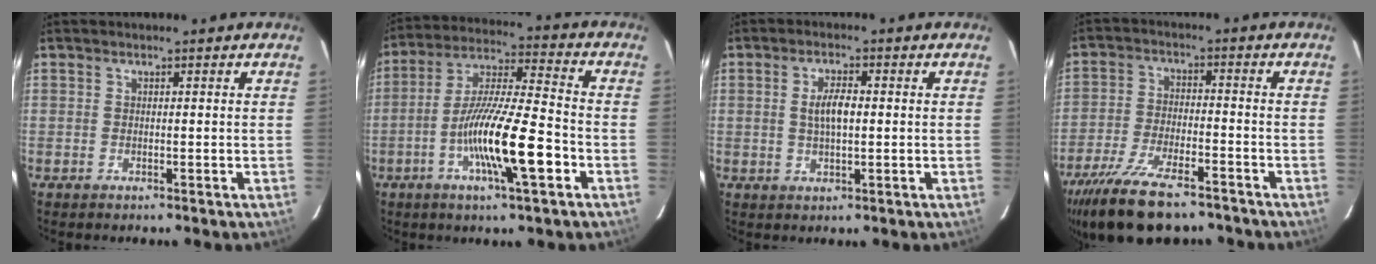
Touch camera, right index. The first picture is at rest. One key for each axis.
{"total": 15.2, "fx": -5.7, "fy": 1.8, "fz": 14.0, "tx": -0.261, "ty": -0.008, "tz": -0.108}
{"total": 4.3, "fx": 0.3, "fy": 1.5, "fz": 4.1, "tx": -0.077, "ty": 0.003, "tz": 0.009}
{"total": 17.2, "fx": -13.3, "fy": 5.5, "fz": 9.4, "tx": -0.201, "ty": -0.039, "tz": -0.225}